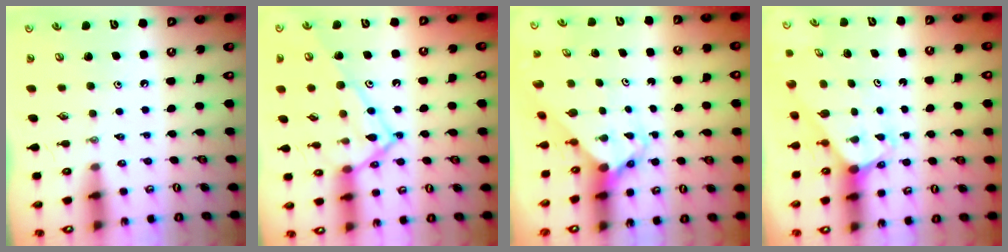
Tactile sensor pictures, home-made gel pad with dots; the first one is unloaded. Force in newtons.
{"total": 15.8, "press": 15.7, "slide": 0.7}
{"total": 3.4, "press": 3.4, "slide": 0.2}
{"total": 2.0, "press": 2.0, "slide": 0.1}